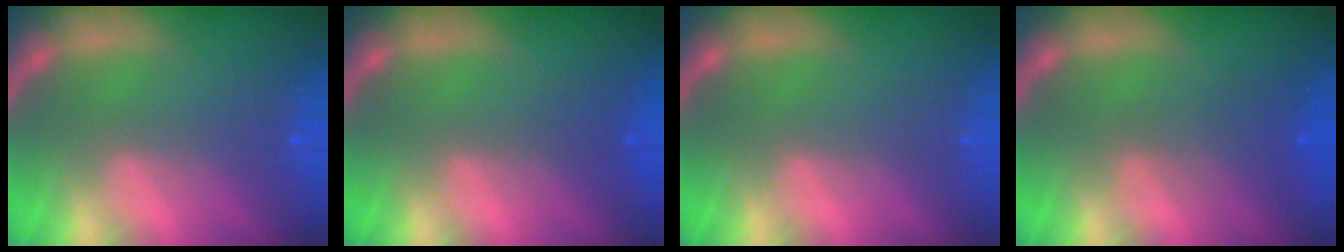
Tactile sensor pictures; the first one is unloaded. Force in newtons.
{"total": 1.0}
{"total": 0.0}
{"total": 2.5}